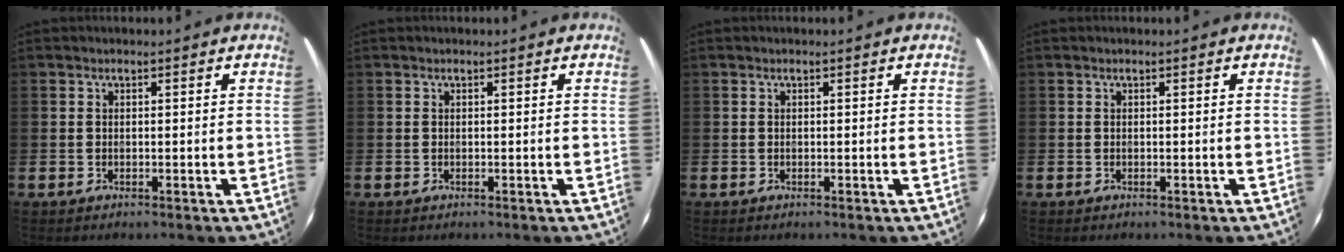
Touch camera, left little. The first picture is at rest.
{"total": 0.0}
{"total": 0.0}
{"total": 0.0}